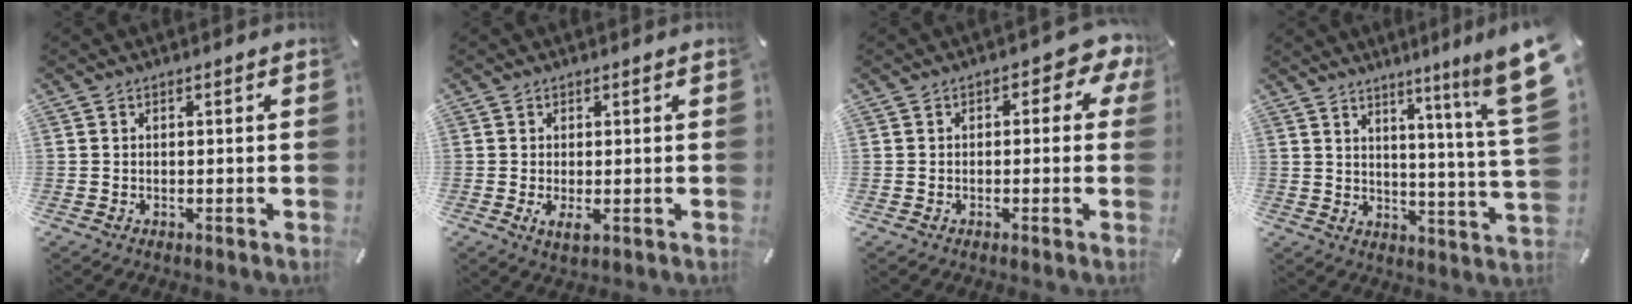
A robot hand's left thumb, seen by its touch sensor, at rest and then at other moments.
{"total": 2.9, "force": [-0.2, 0.7, 2.8], "torque": [-0.053, -0.013, -0.007]}
{"total": 4.7, "force": [0.7, 2.7, 3.8], "torque": [-0.052, 0.005, 0.006]}
{"total": 12.8, "force": [7.4, 0.1, 10.4], "torque": [-0.157, -0.062, 0.112]}